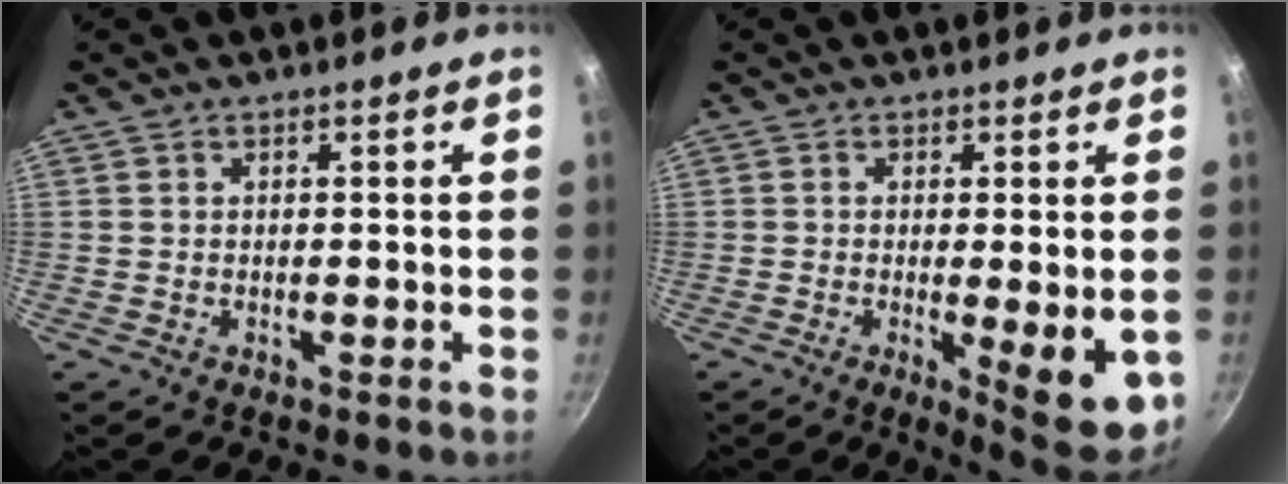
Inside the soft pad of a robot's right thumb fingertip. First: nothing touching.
{"total": 9.7, "force": [-1.6, 2.4, 9.3], "torque": [-0.115, -0.012, -0.012]}